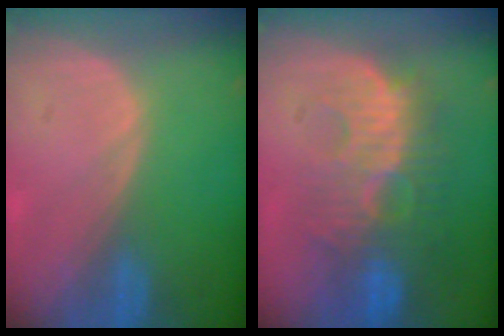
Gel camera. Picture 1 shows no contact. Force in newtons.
{"total": 10.2, "press": 9.7, "slide": 3.0}